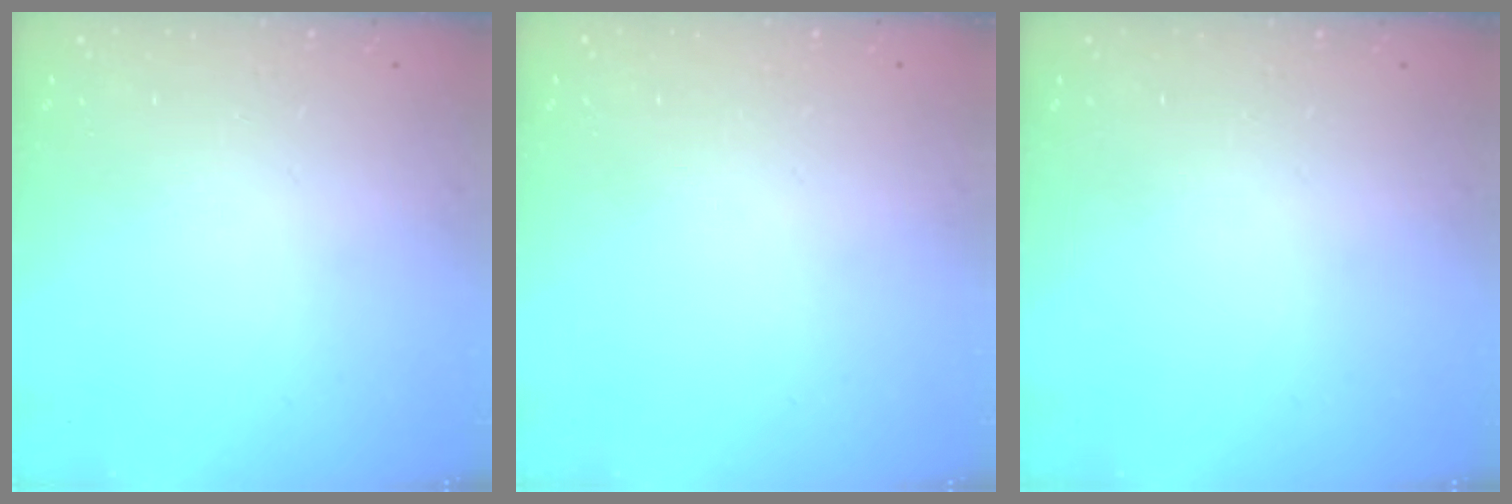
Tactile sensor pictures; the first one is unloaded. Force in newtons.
{"total": 0.0}
{"total": 0.0}